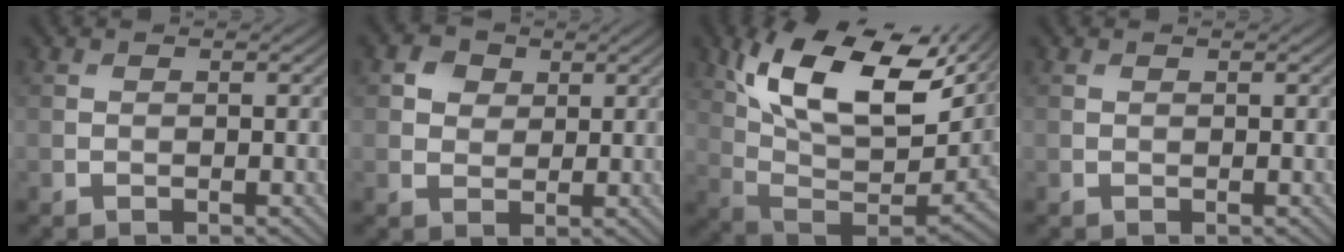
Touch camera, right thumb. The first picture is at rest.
{"total": 3.5, "force": [1.5, 2.8, 1.5], "torque": [-0.035, 0.001, 0.022]}
{"total": 17.2, "force": [8.5, 8.2, 12.5], "torque": [-0.261, 0.015, 0.161]}
{"total": 0.0}